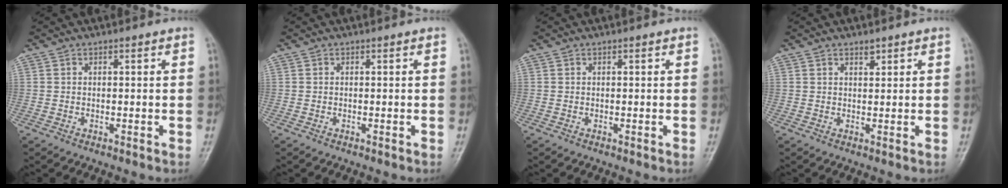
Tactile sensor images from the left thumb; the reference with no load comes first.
{"total": 0.0}
{"total": 0.0}
{"total": 1.5, "force": [1.2, 0.6, 0.8], "torque": [-0.005, -0.008, 0.018]}